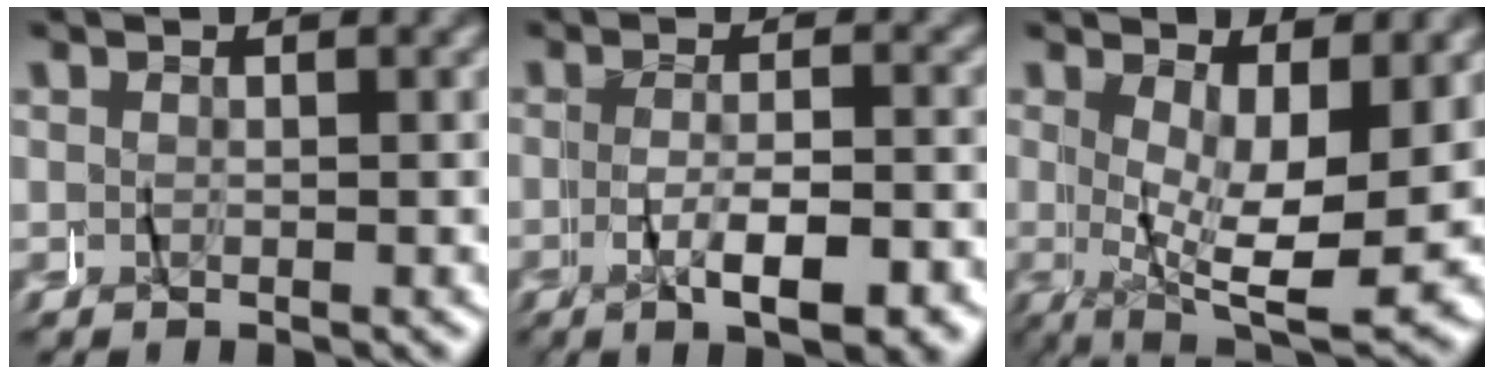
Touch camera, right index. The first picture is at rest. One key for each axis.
{"total": 5.4, "fx": -2.5, "fy": 1.6, "fz": 4.5, "tx": -0.071, "ty": -0.004, "tz": -0.040}
{"total": 9.3, "fx": -0.1, "fy": 3.2, "fz": 8.8, "tx": -0.121, "ty": -0.020, "tz": 0.004}